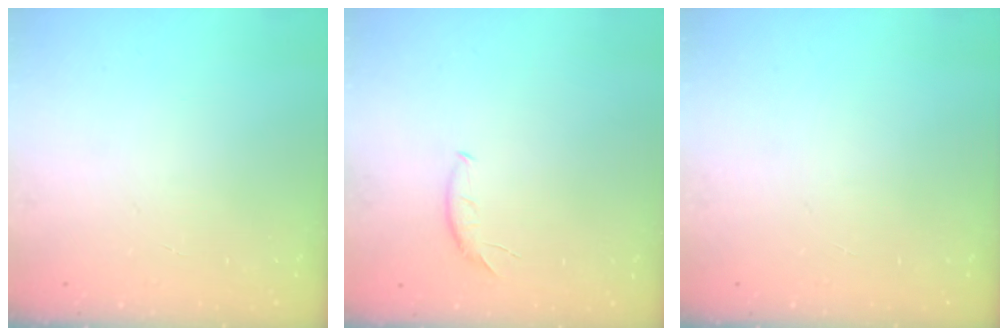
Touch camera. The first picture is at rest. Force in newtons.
{"total": 5.5, "press": 5.5, "slide": 0.5}
{"total": 0.0}